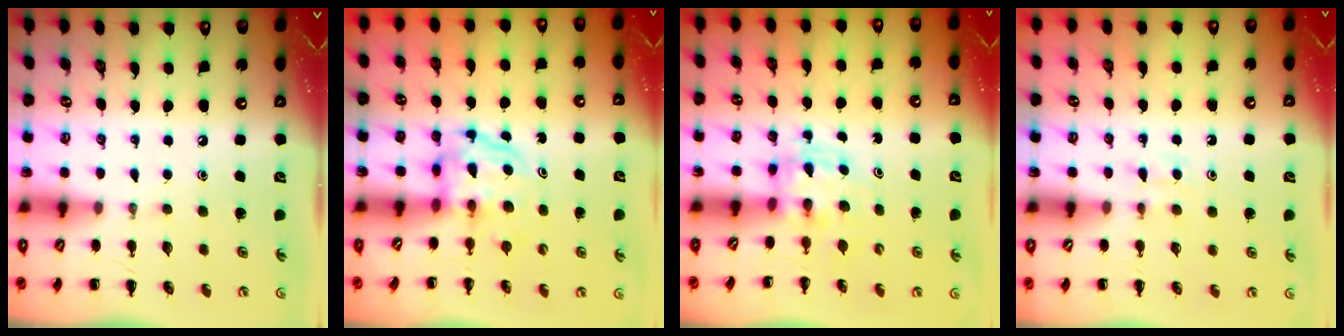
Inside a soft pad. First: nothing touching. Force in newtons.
{"total": 3.9, "press": 3.9, "slide": 0.3}
{"total": 3.4, "press": 3.3, "slide": 0.5}
{"total": 3.5, "press": 3.3, "slide": 1.2}